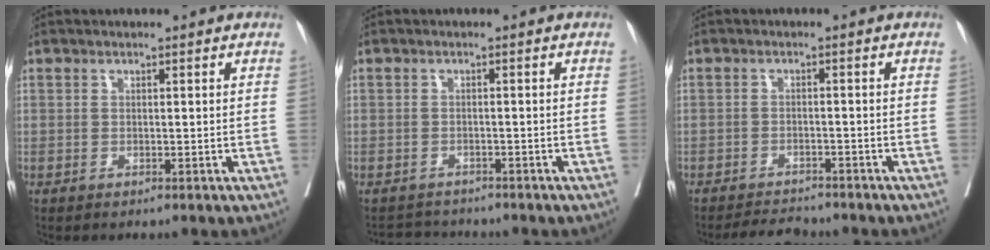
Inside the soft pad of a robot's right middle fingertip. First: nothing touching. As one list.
[{"total": 3.2, "force": [-3.0, 0.7, -0.6], "torque": [0.013, -0.007, -0.047]}, {"total": 4.1, "force": [-4.1, 0.5, 0.4], "torque": [-0.006, -0.013, -0.068]}]